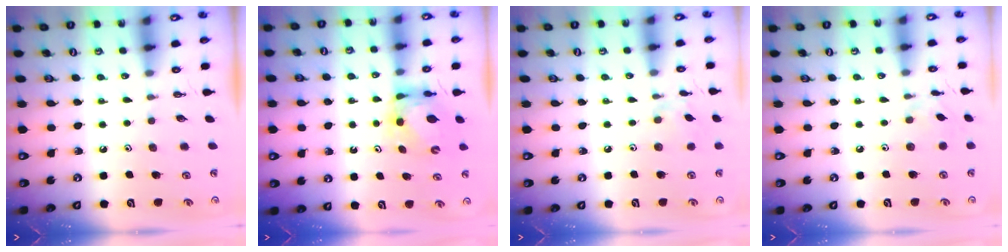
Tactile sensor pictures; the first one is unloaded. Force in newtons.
{"total": 5.4, "press": 5.4, "slide": 0.5}
{"total": 7.9, "press": 7.9, "slide": 0.7}
{"total": 2.2, "press": 2.1, "slide": 0.5}